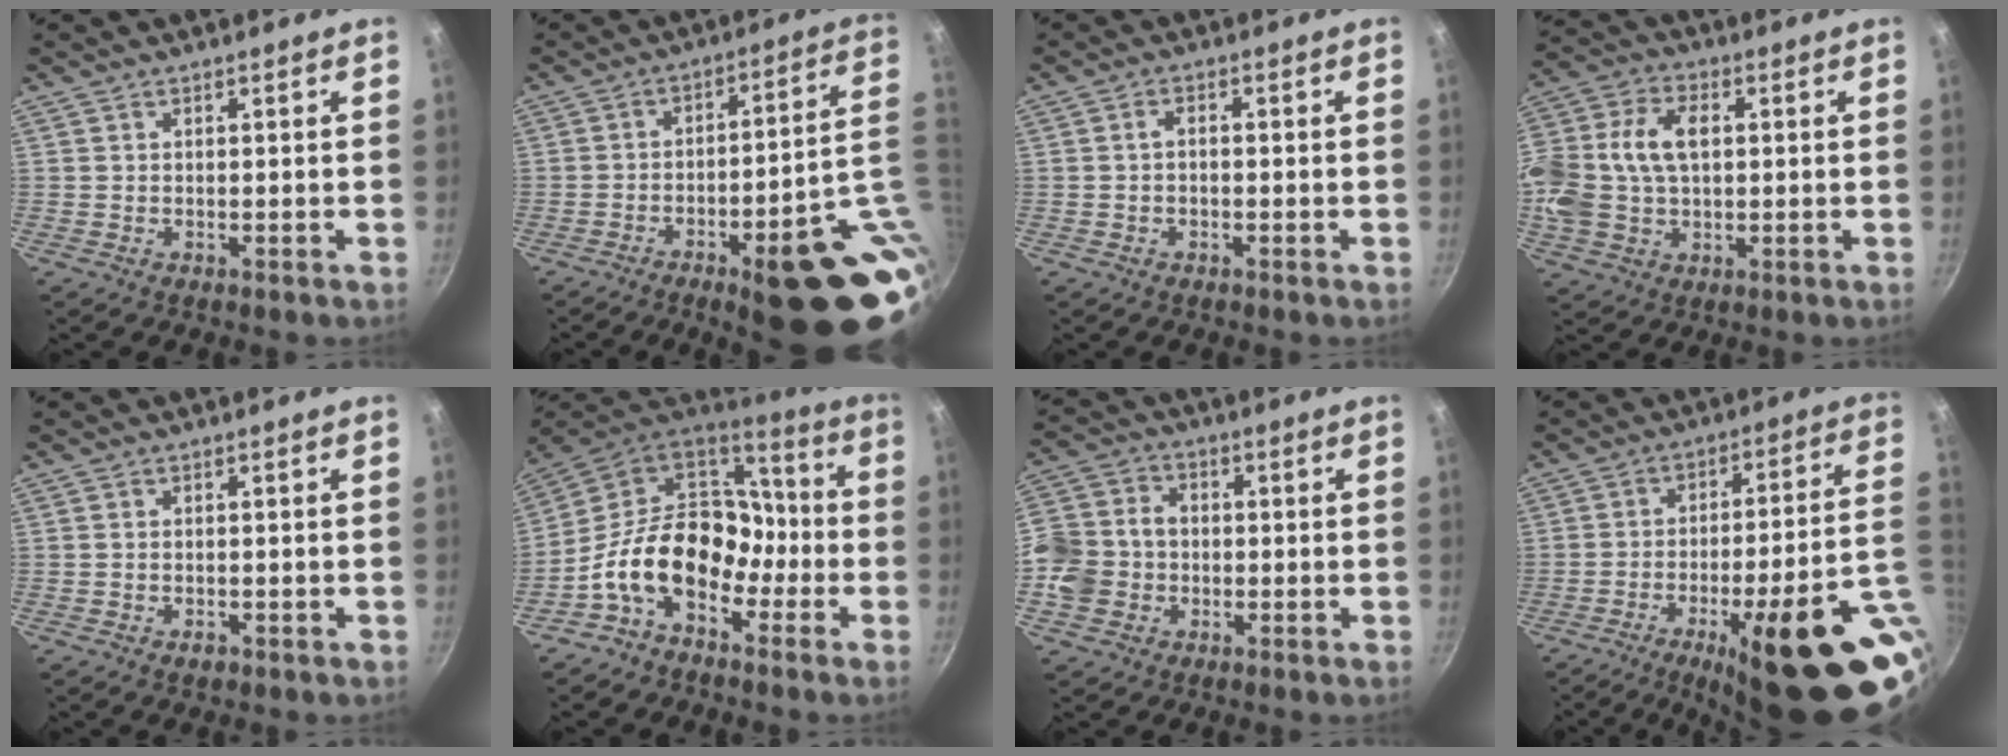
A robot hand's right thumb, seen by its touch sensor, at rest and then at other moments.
{"total": 21.6, "force": [-5.4, 6.6, 19.9], "torque": [-0.199, 0.017, -0.063]}
{"total": 1.9, "force": [-0.5, 1.1, 1.4], "torque": [-0.027, 0.014, -0.011]}
{"total": 18.0, "force": [1.7, 12.3, 13.1], "torque": [-0.282, 0.034, 0.026]}
{"total": 1.5, "force": [-0.9, 0.8, 0.8], "torque": [-0.014, 0.003, -0.013]}
{"total": 18.3, "force": [-6.3, 12.4, 11.8], "torque": [-0.160, 0.070, -0.136]}
{"total": 12.1, "force": [-2.2, 10.2, 6.2], "torque": [-0.110, 0.030, -0.055]}
{"total": 25.7, "force": [-8.9, 6.4, 23.2], "torque": [-0.267, 0.021, -0.115]}